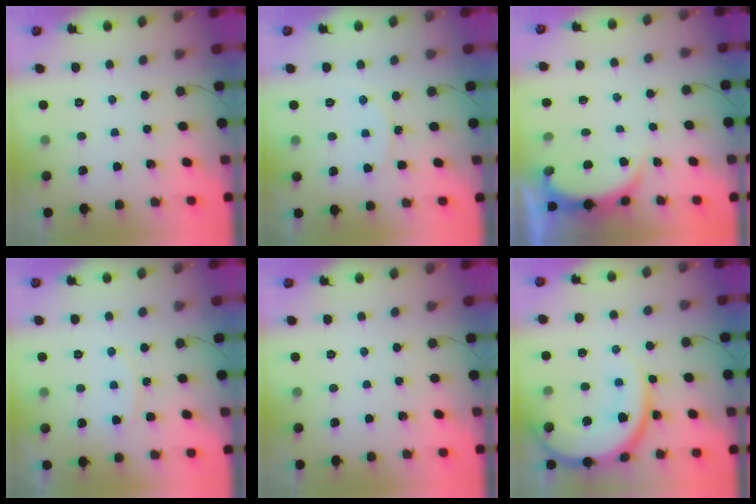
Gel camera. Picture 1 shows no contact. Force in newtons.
{"total": 9.1, "press": 9.1, "slide": 0.6}
{"total": 2.8, "press": 2.7, "slide": 0.6}
{"total": 7.2, "press": 7.2, "slide": 0.4}
{"total": 0.0}
{"total": 14.5, "press": 14.5, "slide": 1.1}